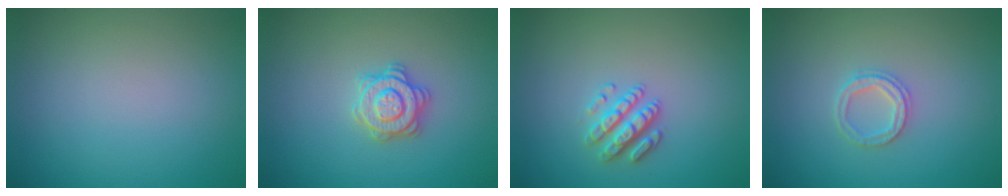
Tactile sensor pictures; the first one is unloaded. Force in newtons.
{"total": 2.9, "press": 2.8, "slide": 0.6}
{"total": 2.6, "press": 2.6, "slide": 0.6}
{"total": 2.1, "press": 2.0, "slide": 0.4}